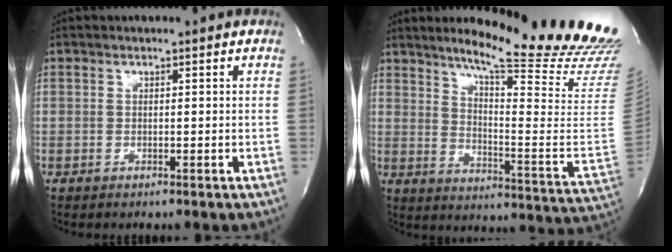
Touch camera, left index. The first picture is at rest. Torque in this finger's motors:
{"motor_torque": [-0.05, -0.49, 0.35, 0.08]}